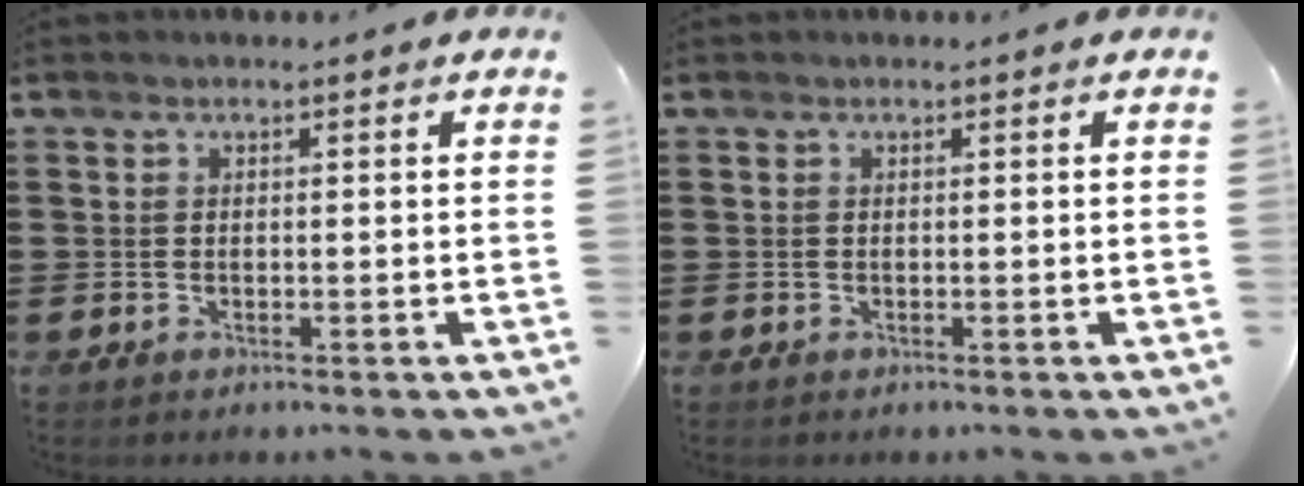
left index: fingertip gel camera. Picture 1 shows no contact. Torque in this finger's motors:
{"motor_torque": [0.00, 0.01, 0.00, 0.00]}